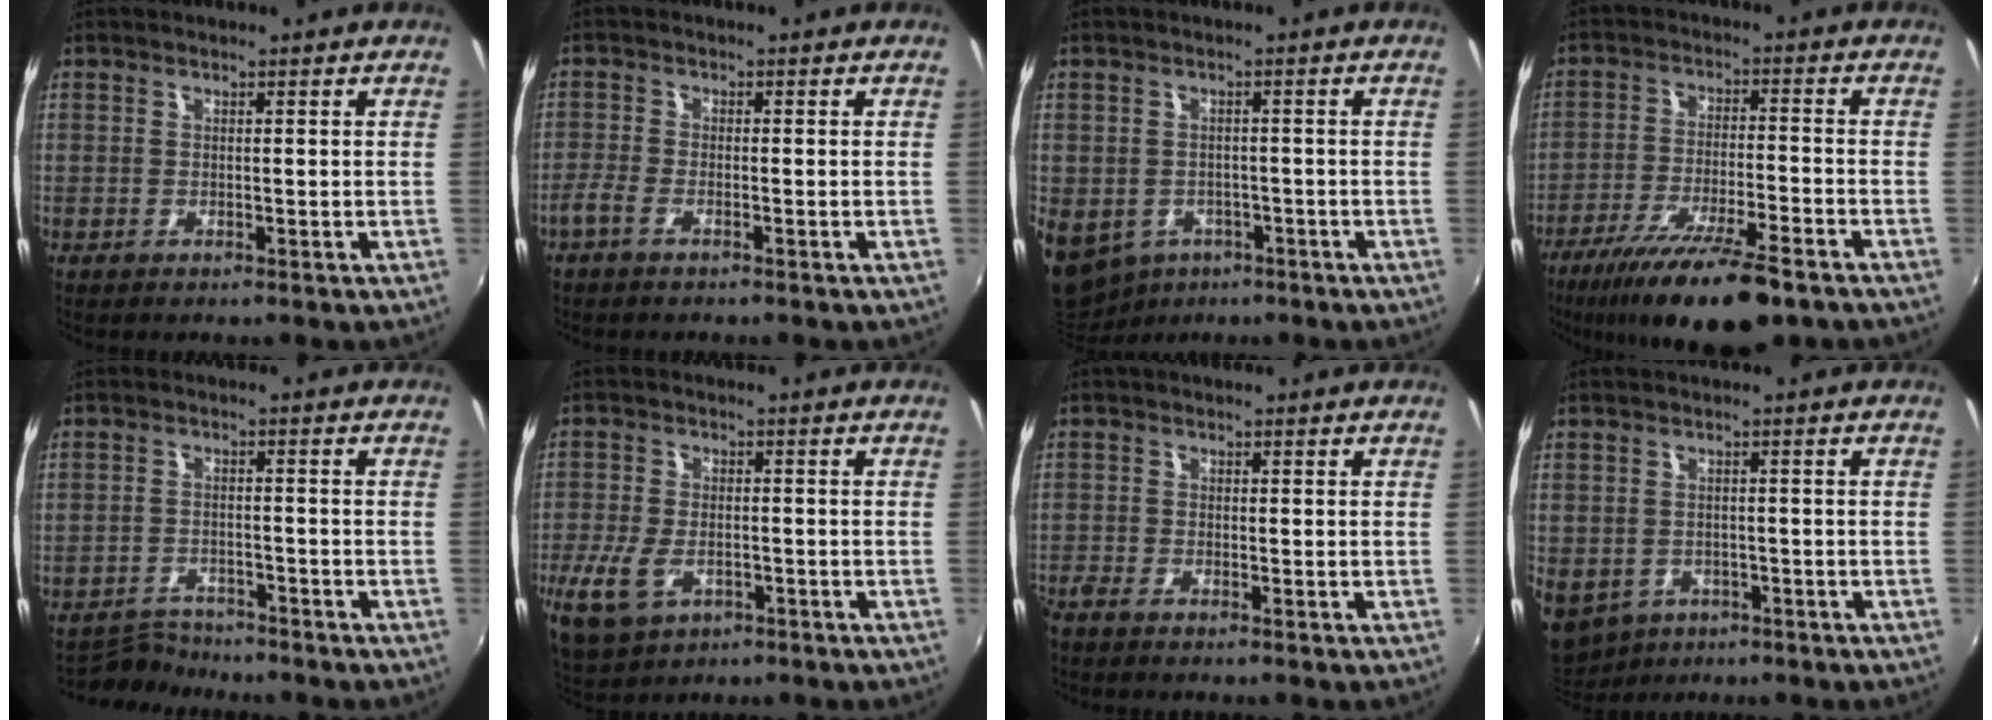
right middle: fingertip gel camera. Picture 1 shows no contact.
{"total": 2.9, "force": [-2.1, 0.9, 1.9], "torque": [-0.050, -0.003, -0.044]}
{"total": 13.3, "force": [-6.5, 9.7, 6.4], "torque": [-0.181, -0.039, -0.090]}
{"total": 16.0, "force": [-11.7, 3.1, 10.4], "torque": [-0.200, -0.035, -0.194]}
{"total": 3.5, "force": [-3.4, 0.7, -0.6], "torque": [0.004, 0.005, -0.062]}
{"total": 10.4, "force": [-4.5, 6.2, 7.1], "torque": [-0.172, -0.024, -0.076]}
{"total": 1.6, "force": [-1.5, 0.3, 0.6], "torque": [-0.016, -0.007, -0.031]}
{"total": 10.2, "force": [-4.7, 7.7, 4.9], "torque": [-0.127, -0.033, -0.059]}